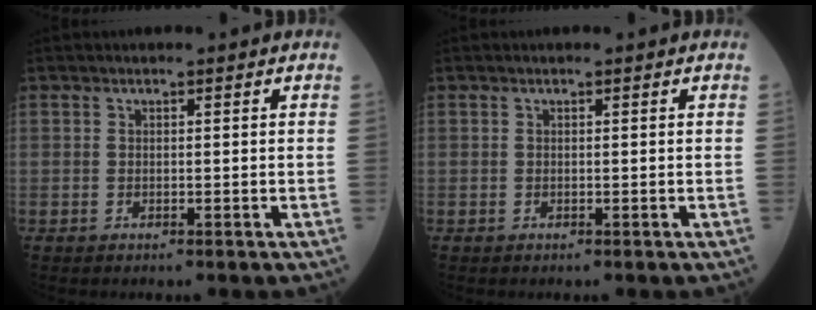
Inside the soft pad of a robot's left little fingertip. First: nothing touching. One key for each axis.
{"total": 0.0}